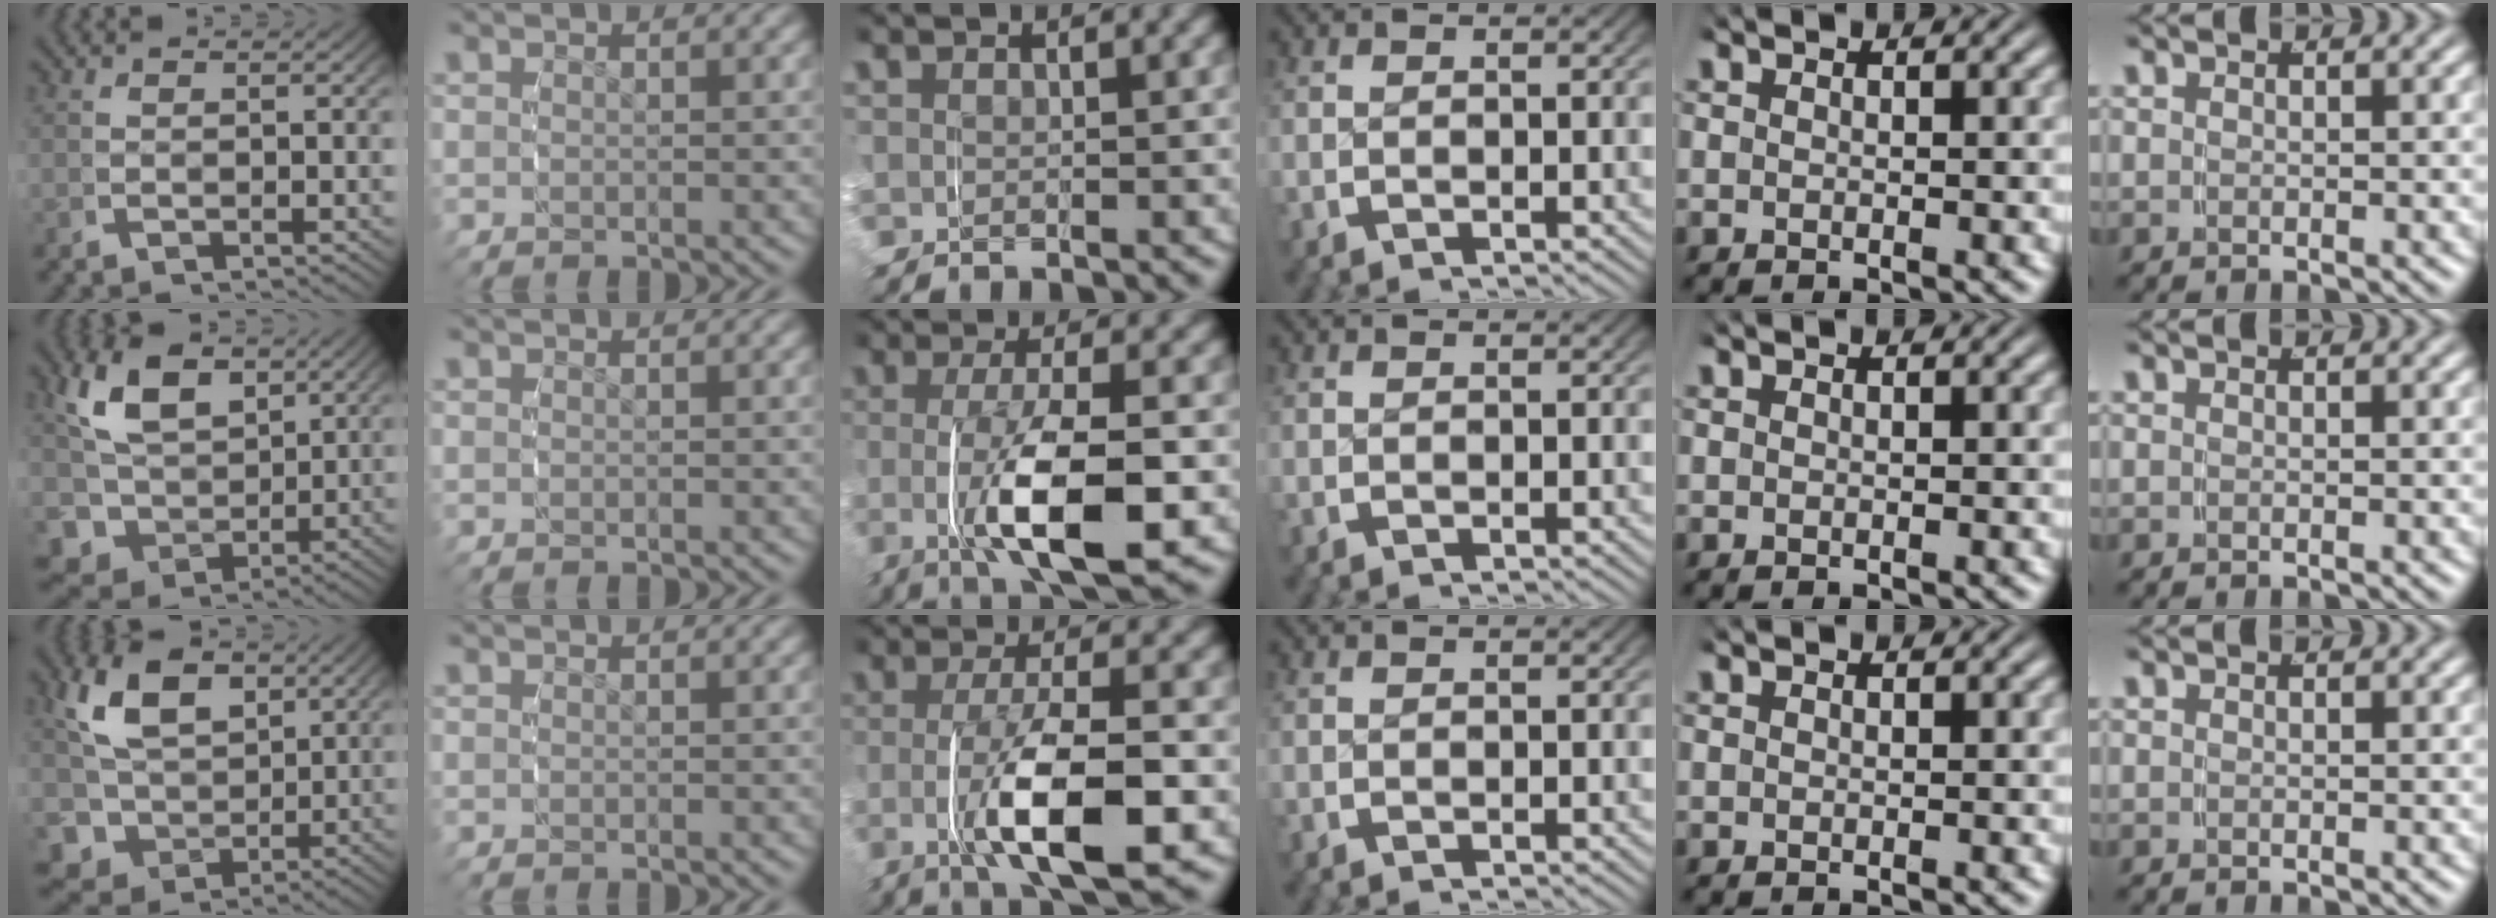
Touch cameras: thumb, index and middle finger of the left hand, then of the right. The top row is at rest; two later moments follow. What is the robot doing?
{"motion": "grasp_and_lifting", "object": "ribbon"}